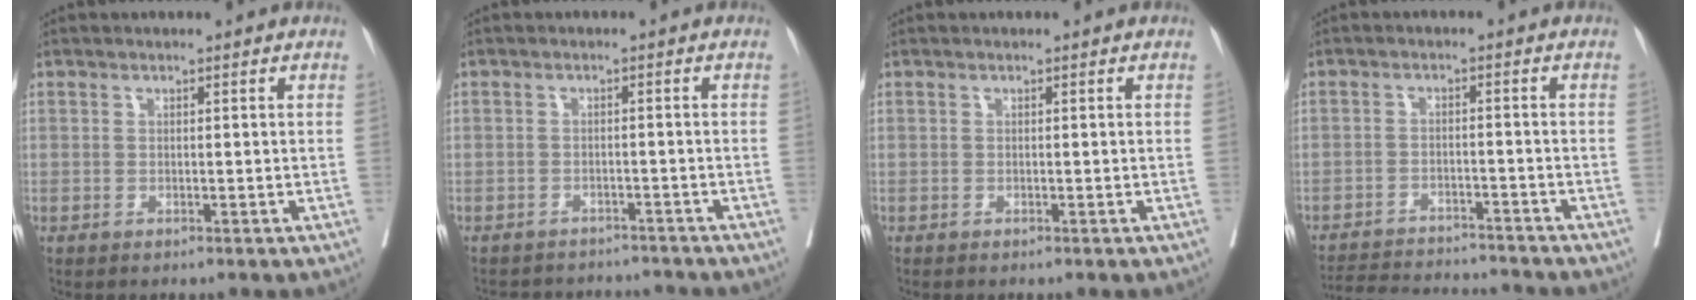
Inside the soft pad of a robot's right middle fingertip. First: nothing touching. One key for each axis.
{"total": 7.8, "fx": -7.4, "fy": 2.5, "fz": 0.6, "tx": -0.005, "ty": 0.012, "tz": -0.092}
{"total": 0.0}
{"total": 12.5, "fx": -12.0, "fy": 1.3, "fz": 3.1, "tx": -0.051, "ty": 0.001, "tz": -0.173}